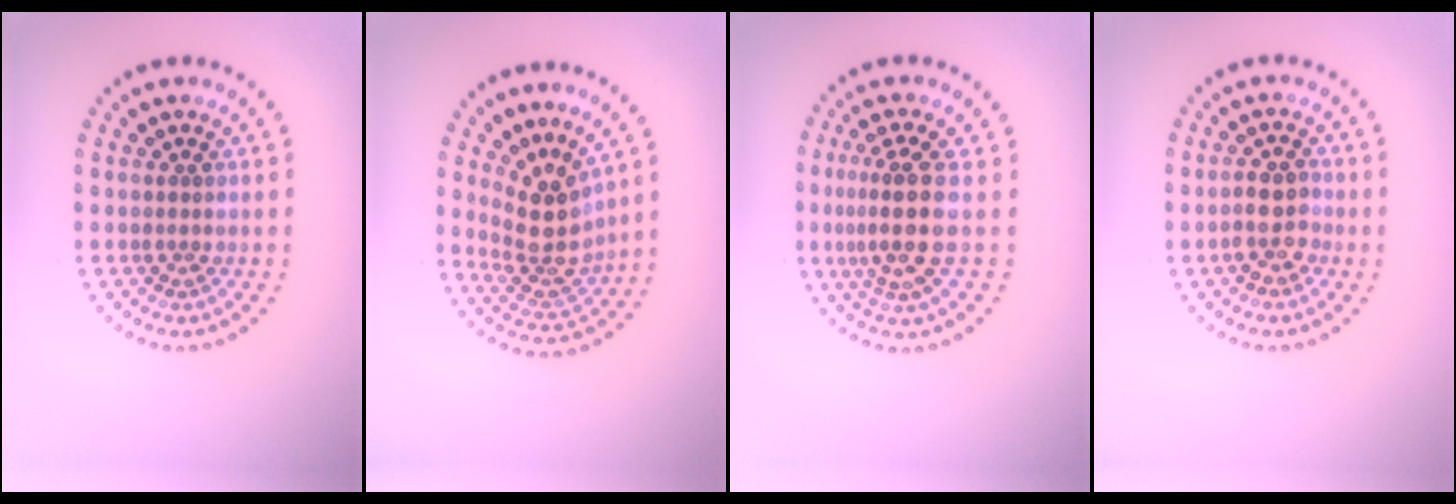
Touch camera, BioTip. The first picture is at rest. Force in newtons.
{"total": 4.0, "press": 3.3, "slide": 2.3}
{"total": 4.3, "press": 3.6, "slide": 2.4}
{"total": 2.6, "press": 2.4, "slide": 1.0}